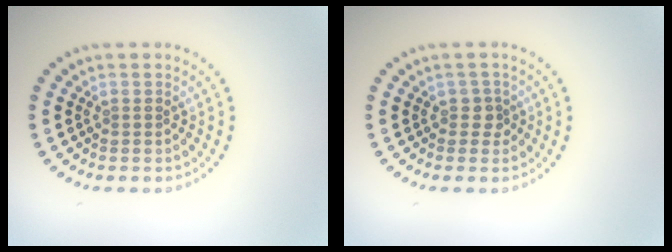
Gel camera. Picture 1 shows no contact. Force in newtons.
{"total": 1.1, "press": 1.0, "slide": 0.5}